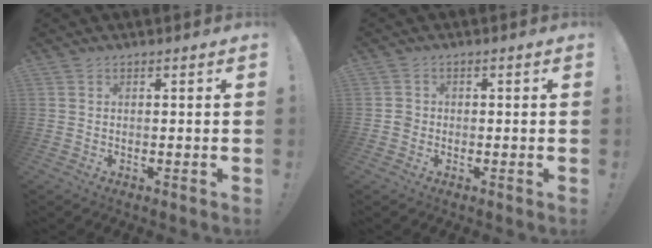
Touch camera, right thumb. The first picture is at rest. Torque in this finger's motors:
{"motor_torque": [0.36, 0.20, 0.11, 0.00, -0.03]}